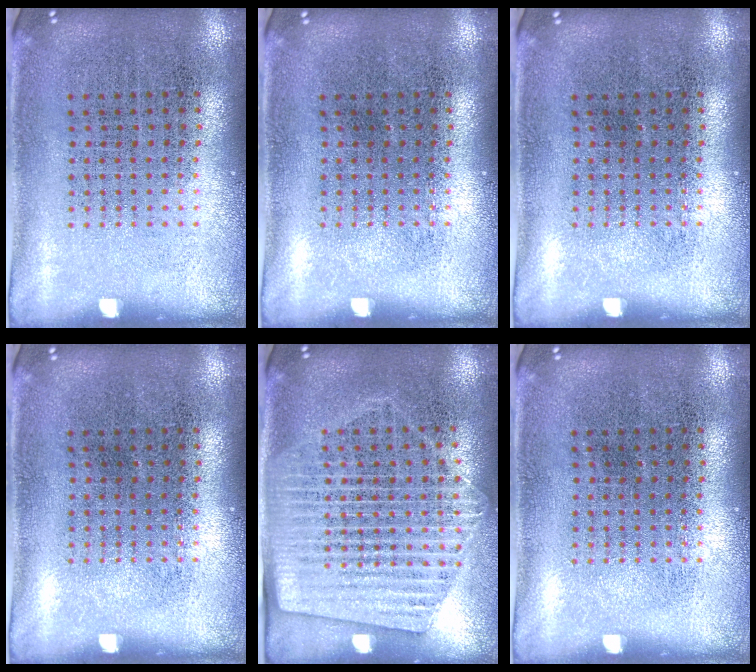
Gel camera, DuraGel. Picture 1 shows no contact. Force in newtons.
{"total": 0.0}
{"total": 0.0}
{"total": 0.0}
{"total": 1.7, "press": 1.5, "slide": 0.8}
{"total": 0.0}